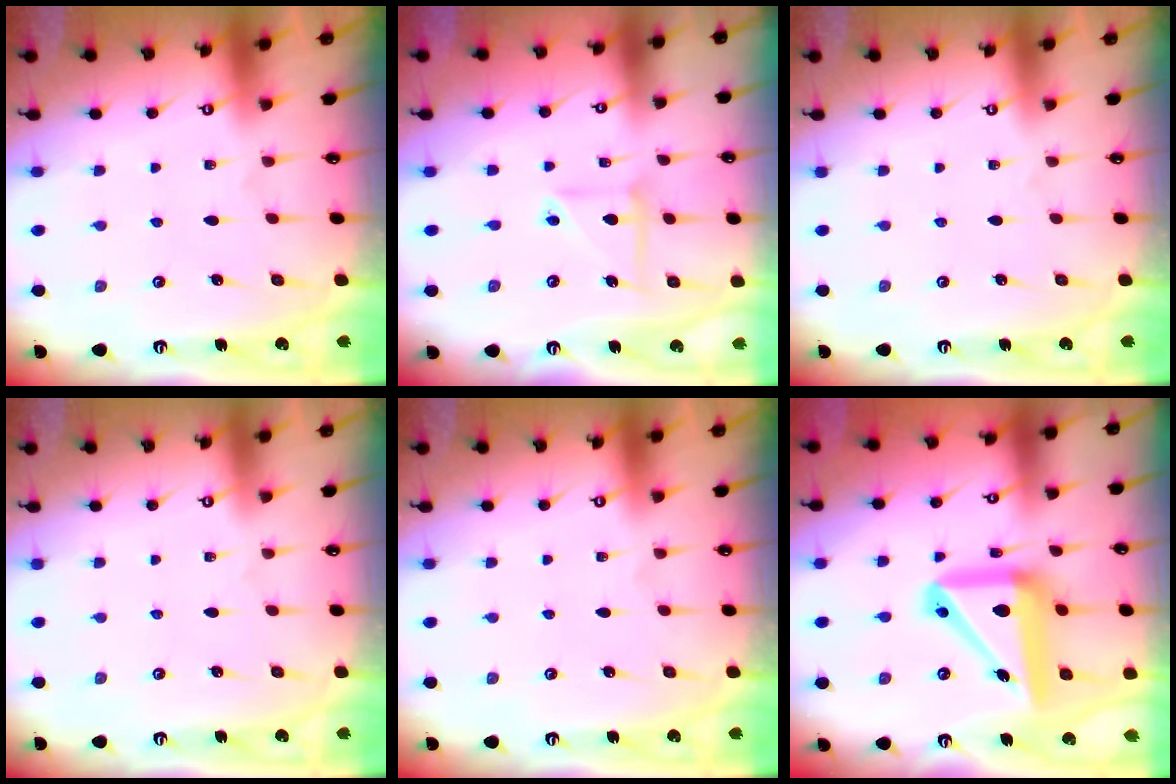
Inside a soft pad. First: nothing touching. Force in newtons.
{"total": 8.4, "press": 8.3, "slide": 1.1}
{"total": 0.0}
{"total": 0.0}
{"total": 0.0}
{"total": 17.9, "press": 17.7, "slide": 2.7}